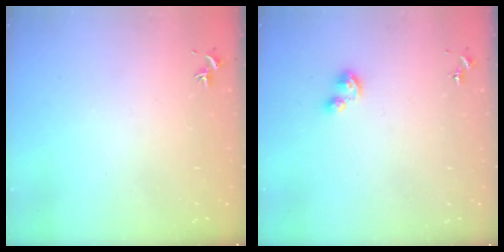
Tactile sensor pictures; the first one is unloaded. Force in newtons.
{"total": 3.5, "press": 3.5, "slide": 0.4}